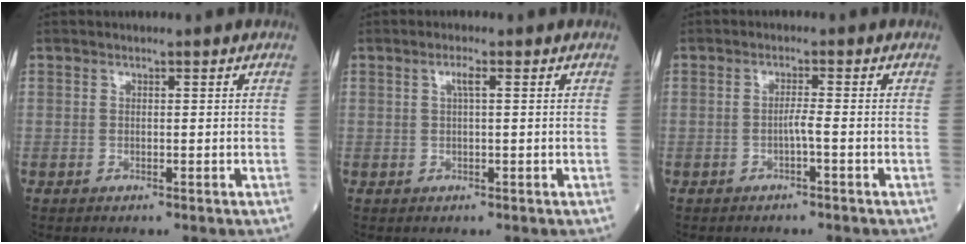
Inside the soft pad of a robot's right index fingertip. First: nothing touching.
{"total": 1.5, "force": [0.6, 0.0, 1.4], "torque": [-0.030, 0.003, 0.011]}
{"total": 1.4, "force": [-0.6, -0.3, 1.3], "torque": [-0.024, 0.001, -0.009]}